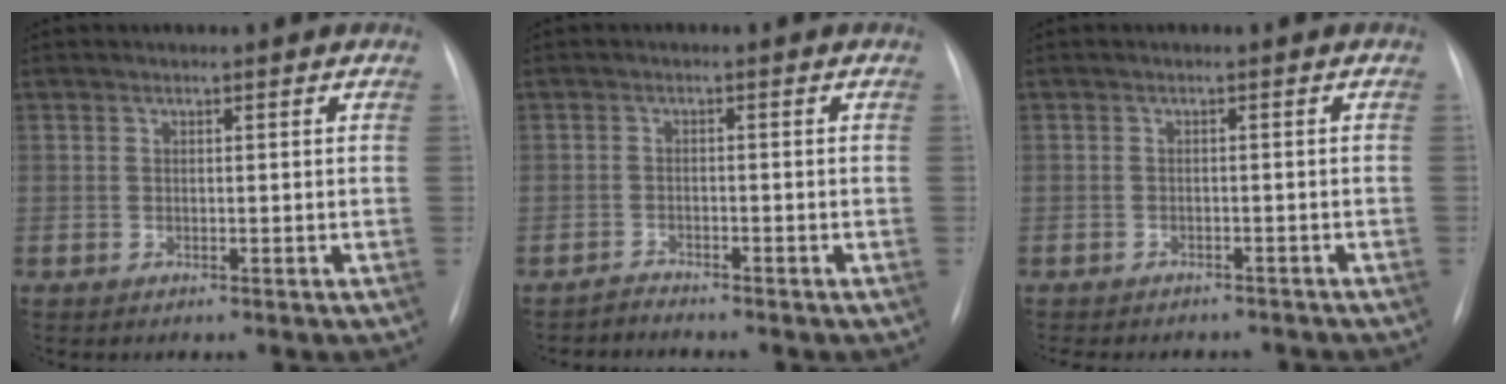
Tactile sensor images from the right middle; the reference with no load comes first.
{"total": 1.7, "force": [-1.6, -0.1, -0.5], "torque": [0.011, -0.008, -0.029]}
{"total": 9.4, "force": [-8.2, 3.7, 2.8], "torque": [-0.050, 0.003, -0.097]}